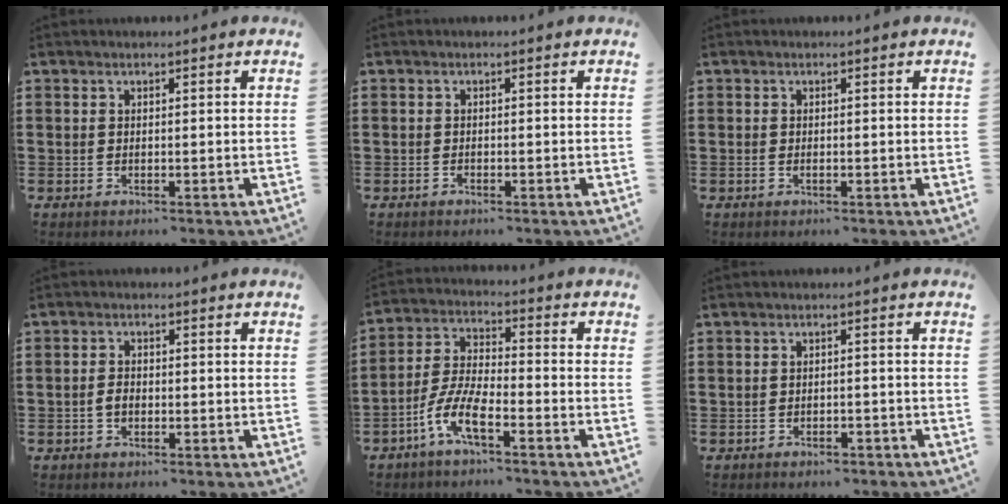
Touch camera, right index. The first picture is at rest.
{"total": 0.6, "force": [-0.6, 0.1, 0.1], "torque": [-0.004, 0.000, -0.013]}
{"total": 0.5, "force": [-0.3, 0.2, 0.4], "torque": [-0.008, -0.004, -0.005]}
{"total": 1.7, "force": [-0.6, 1.0, 1.3], "torque": [-0.033, 0.000, -0.015]}
{"total": 7.2, "force": [-4.7, 1.6, 5.2], "torque": [-0.141, -0.015, -0.099]}
{"total": 1.6, "force": [-1.5, 0.5, 0.0], "torque": [-0.008, 0.002, -0.033]}